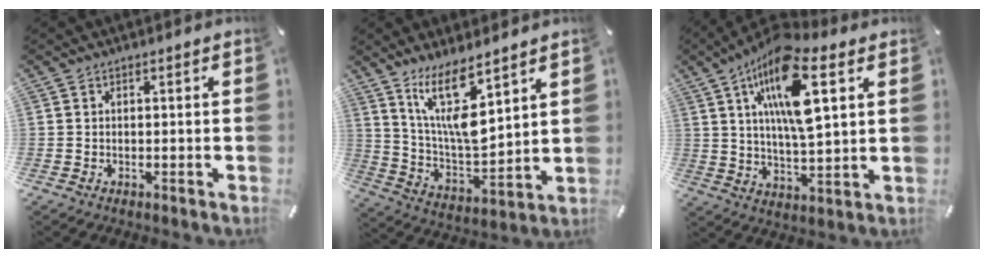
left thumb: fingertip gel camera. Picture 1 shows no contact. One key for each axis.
{"total": 13.8, "fx": 8.8, "fy": 4.8, "fz": 9.5, "tx": -0.196, "ty": -0.049, "tz": 0.156}
{"total": 16.8, "fx": 7.6, "fy": 5.5, "fz": 13.9, "tx": -0.273, "ty": -0.017, "tz": 0.121}